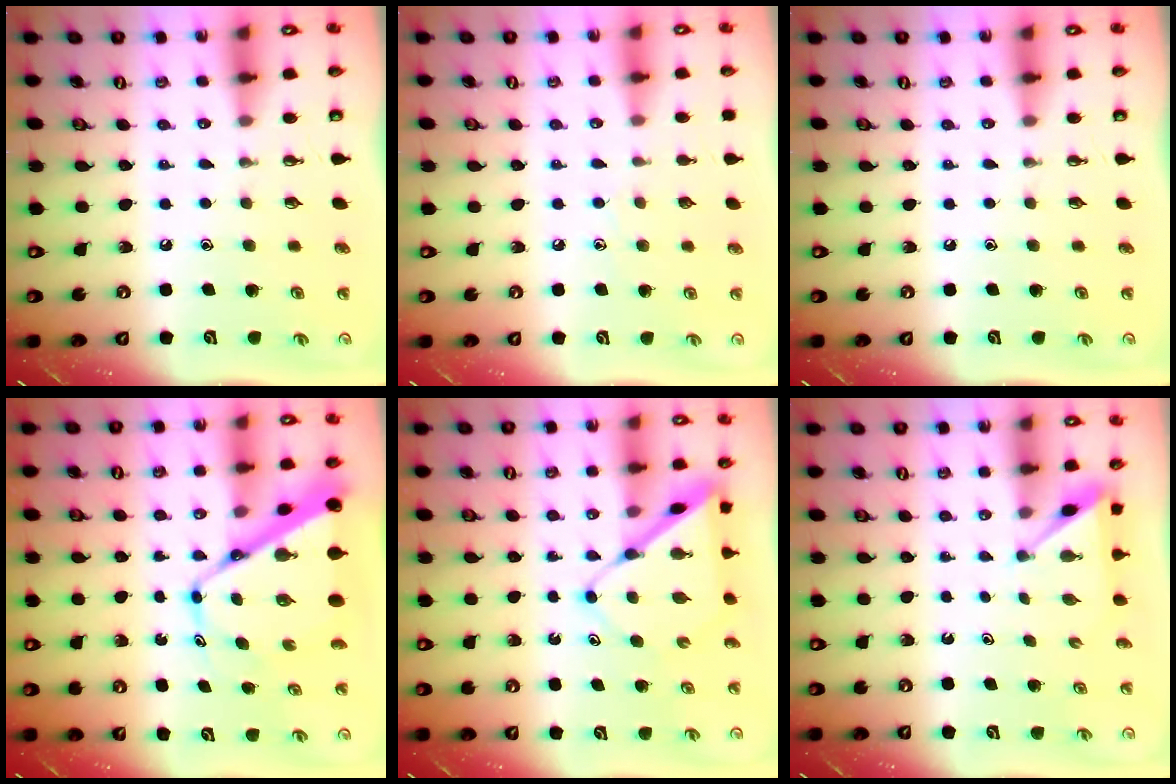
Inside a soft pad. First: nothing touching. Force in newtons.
{"total": 4.2, "press": 4.2, "slide": 0.5}
{"total": 0.0}
{"total": 12.6, "press": 12.6, "slide": 1.2}
{"total": 9.4, "press": 9.3, "slide": 0.7}
{"total": 2.7, "press": 2.7, "slide": 0.3}